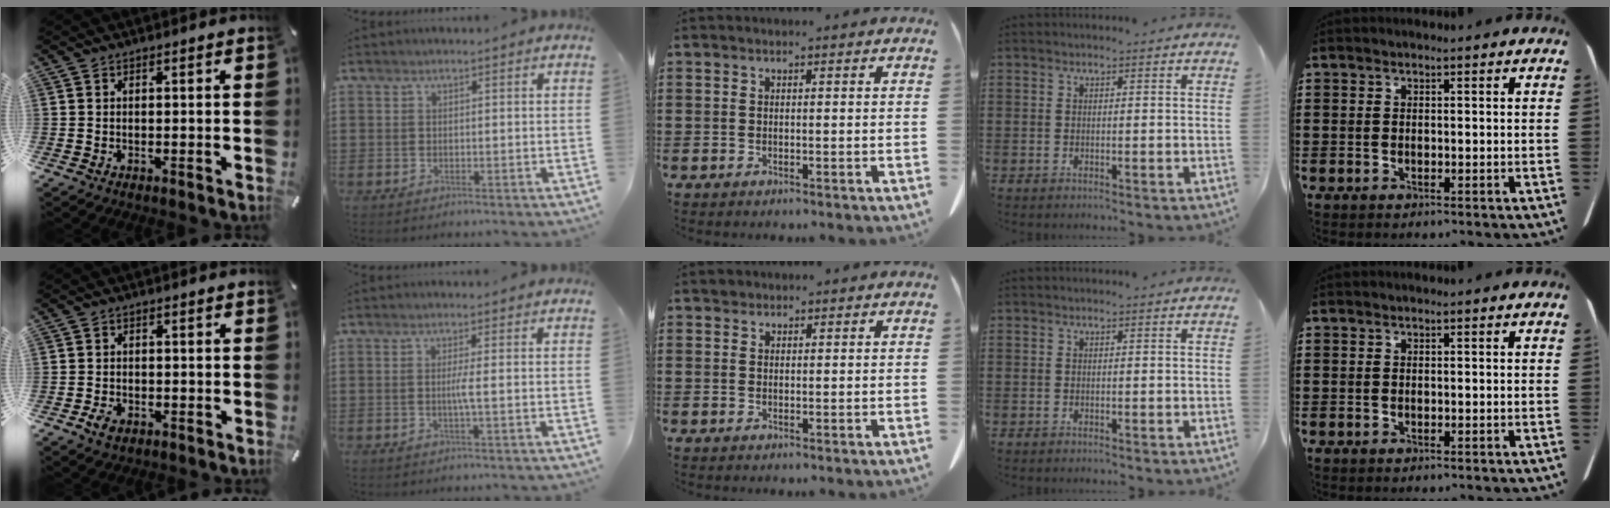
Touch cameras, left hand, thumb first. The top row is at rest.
{"thumb": {"total": 2.7, "force": [-1.5, 1.9, 1.3], "torque": [-0.030, 0.004, -0.029]}, "index": {"total": 2.1, "force": [-0.3, -0.4, 2.0], "torque": [-0.038, -0.006, -0.009]}, "middle": {"total": 0.6, "force": [0.6, 0.3, 0.0], "torque": [-0.002, 0.001, 0.011]}}